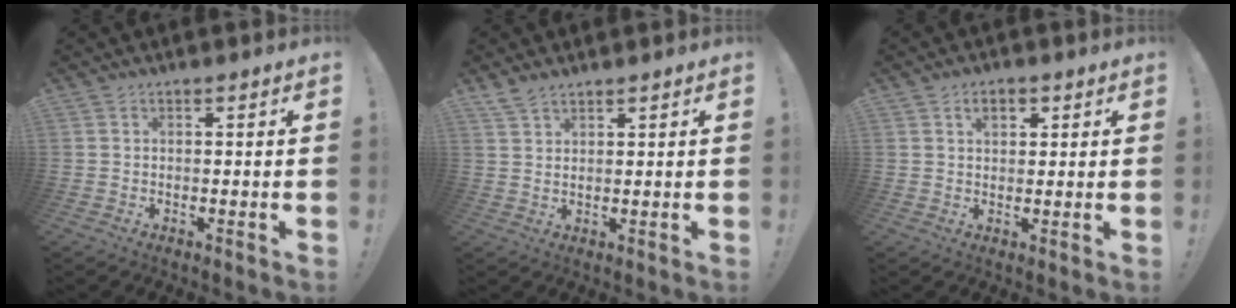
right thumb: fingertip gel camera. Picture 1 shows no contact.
{"total": 3.7, "force": [3.1, 1.0, 1.7], "torque": [-0.024, -0.019, 0.057]}
{"total": 3.8, "force": [1.6, 2.6, 2.2], "torque": [-0.025, 0.000, 0.025]}